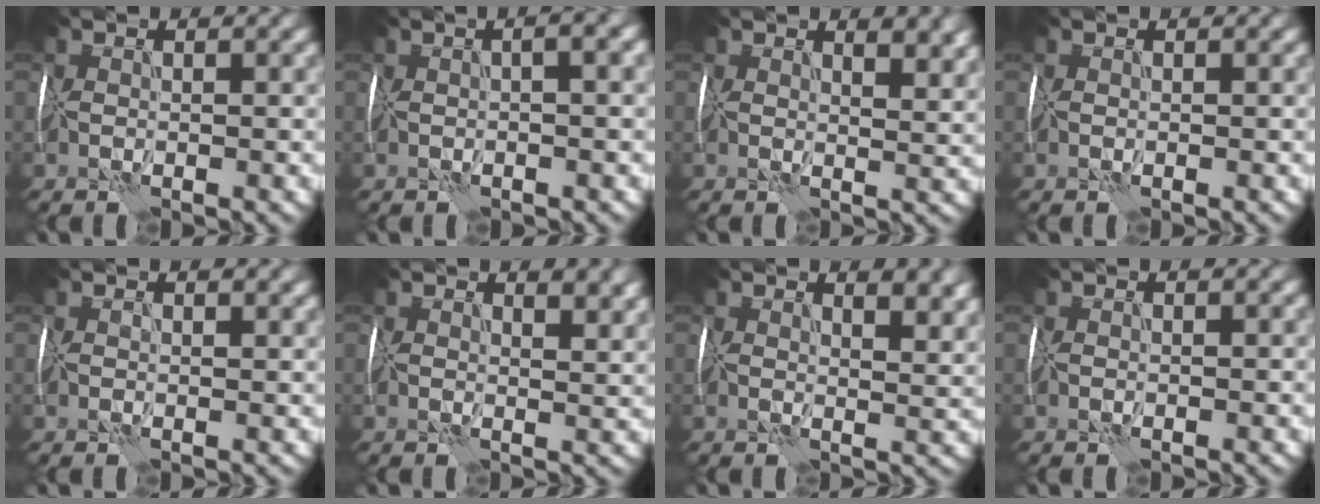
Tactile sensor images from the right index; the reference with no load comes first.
{"total": 5.0, "force": [1.5, 2.1, 4.3], "torque": [-0.030, 0.027, -0.006]}
{"total": 5.1, "force": [2.9, 2.1, 3.6], "torque": [-0.030, 0.005, 0.041]}
{"total": 0.0}
{"total": 1.1, "force": [0.8, 0.4, 0.7], "torque": [-0.010, 0.000, 0.014]}
{"total": 4.3, "force": [2.6, 1.8, 3.0], "torque": [-0.027, 0.005, 0.035]}
{"total": 5.7, "force": [3.2, 2.4, 4.0], "torque": [-0.034, 0.007, 0.043]}
{"total": 0.0}